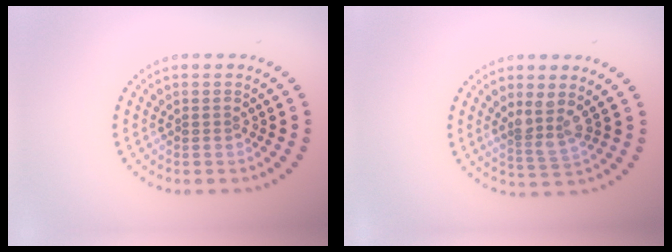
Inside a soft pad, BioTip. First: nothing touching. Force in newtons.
{"total": 2.5, "press": 1.9, "slide": 1.6}